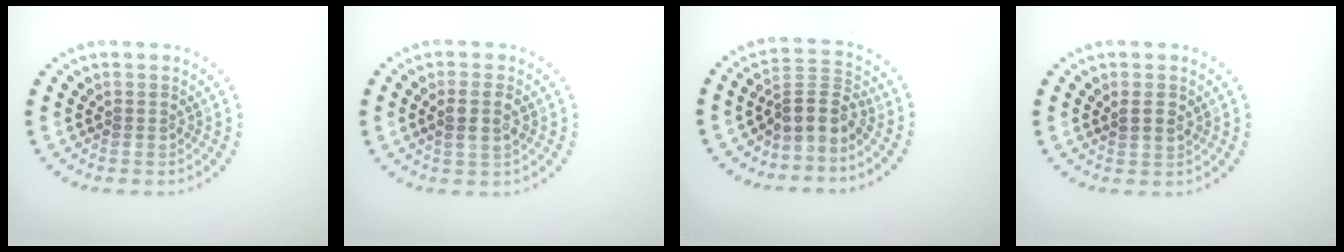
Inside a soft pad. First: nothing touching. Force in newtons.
{"total": 2.2, "press": 2.1, "slide": 0.7}
{"total": 3.3, "press": 2.5, "slide": 2.2}
{"total": 1.1, "press": 1.0, "slide": 0.4}